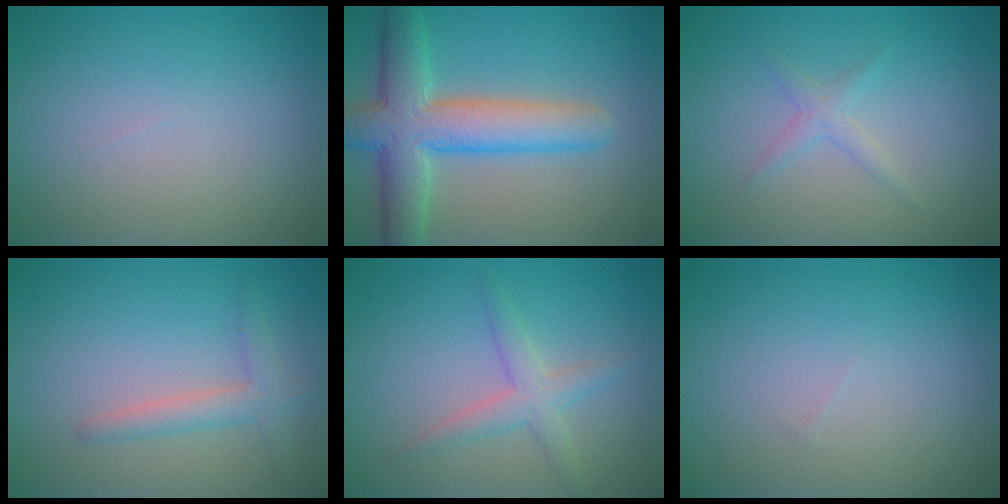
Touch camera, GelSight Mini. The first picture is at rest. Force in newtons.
{"total": 7.8, "press": 7.7, "slide": 0.3}
{"total": 1.3, "press": 1.3, "slide": 0.1}
{"total": 2.3, "press": 2.3, "slide": 0.1}
{"total": 2.5, "press": 2.5, "slide": 0.1}
{"total": 0.0}